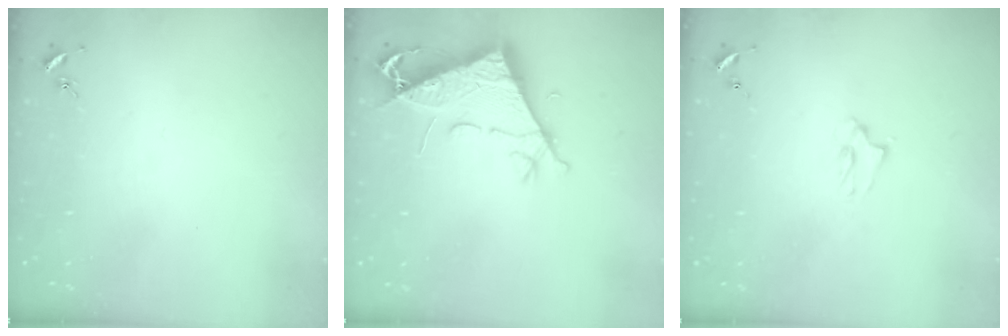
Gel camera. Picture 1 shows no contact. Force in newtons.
{"total": 8.2, "press": 8.1, "slide": 1.2}
{"total": 1.4, "press": 1.3, "slide": 0.3}